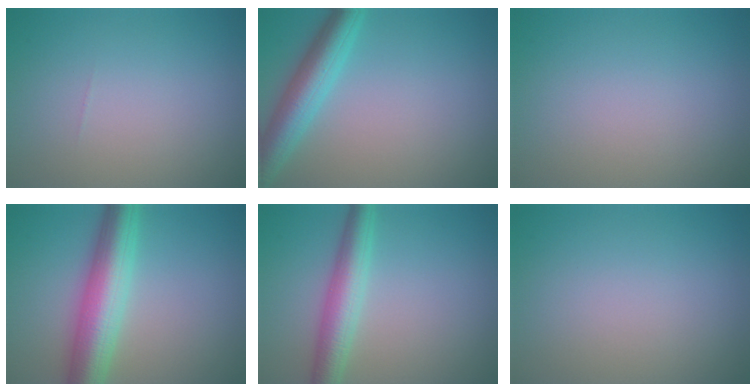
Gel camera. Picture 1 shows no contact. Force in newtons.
{"total": 5.1, "press": 5.1, "slide": 0.2}
{"total": 0.0}
{"total": 7.6, "press": 7.6, "slide": 0.2}
{"total": 4.4, "press": 4.4, "slide": 0.0}
{"total": 0.0}